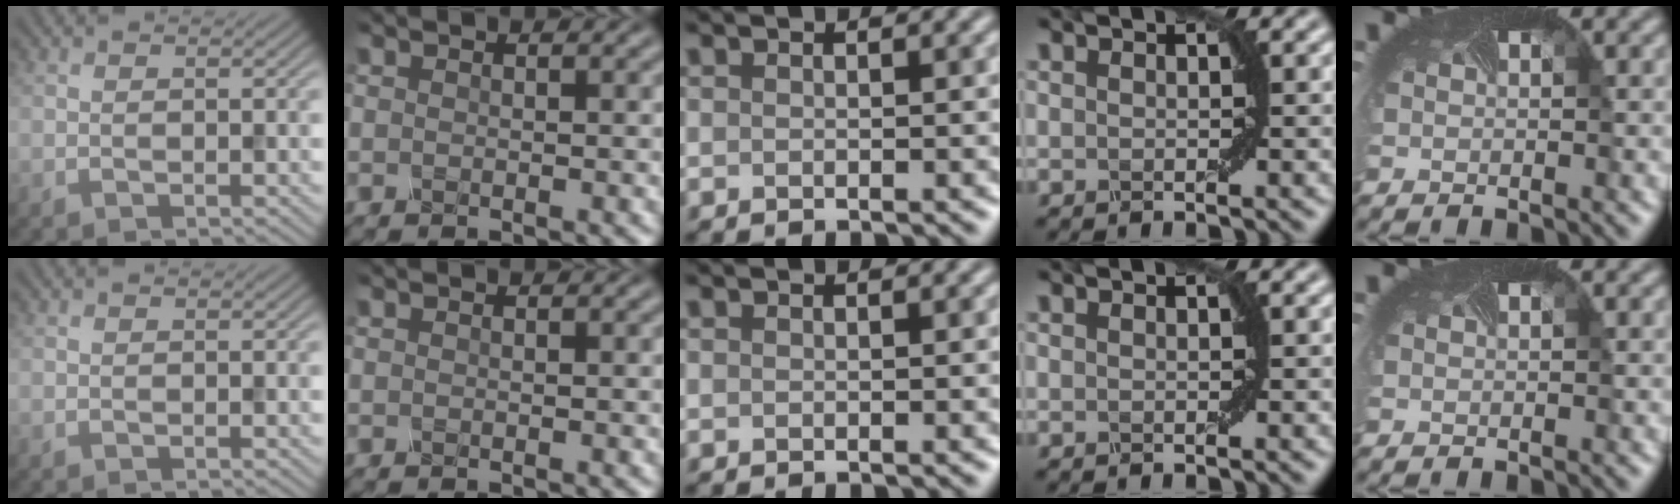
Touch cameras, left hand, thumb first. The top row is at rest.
{}